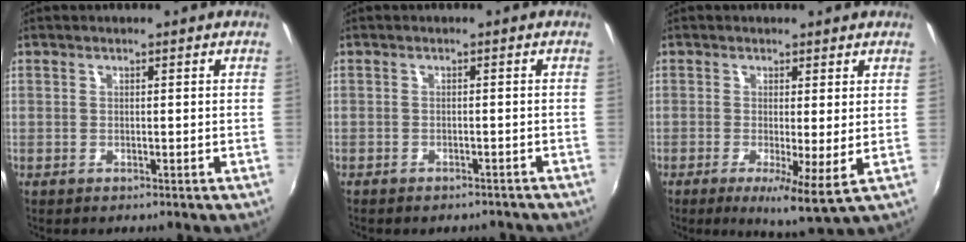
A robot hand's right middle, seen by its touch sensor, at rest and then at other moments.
{"total": 4.7, "force": [-4.3, 1.5, 1.5], "torque": [-0.030, -0.009, -0.050]}
{"total": 6.2, "force": [-0.7, 0.5, 6.1], "torque": [-0.106, -0.015, -0.011]}